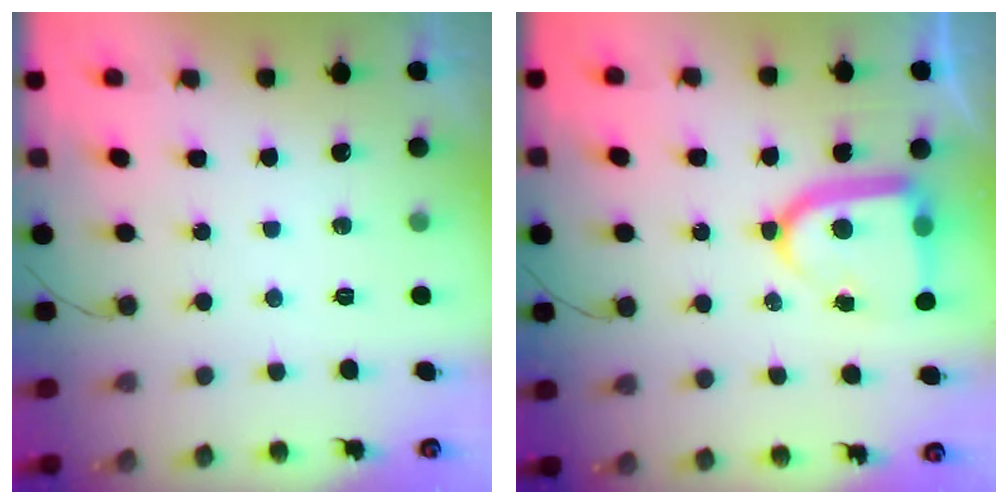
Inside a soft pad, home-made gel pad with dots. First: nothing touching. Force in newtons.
{"total": 13.8, "press": 13.7, "slide": 1.4}